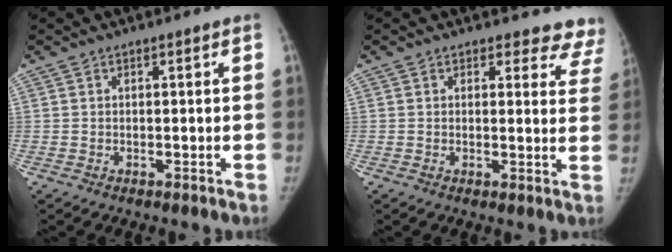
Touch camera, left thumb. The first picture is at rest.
{"total": 8.7, "force": [8.1, 3.3, -0.1], "torque": [0.064, -0.050, 0.048]}